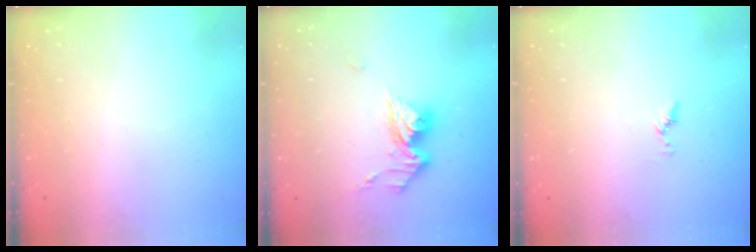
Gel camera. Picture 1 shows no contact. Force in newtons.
{"total": 12.3, "press": 12.3, "slide": 1.4}
{"total": 5.6, "press": 5.6, "slide": 0.5}